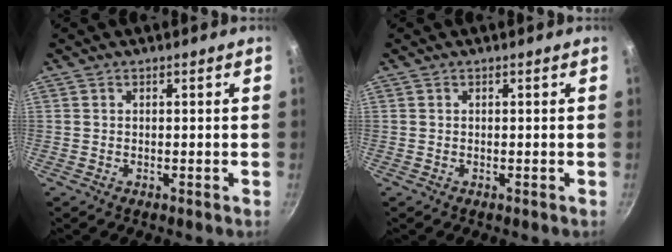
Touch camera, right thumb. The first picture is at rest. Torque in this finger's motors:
{"motor_torque": [-0.31, 0.13, 0.00, 0.00, 0.00]}